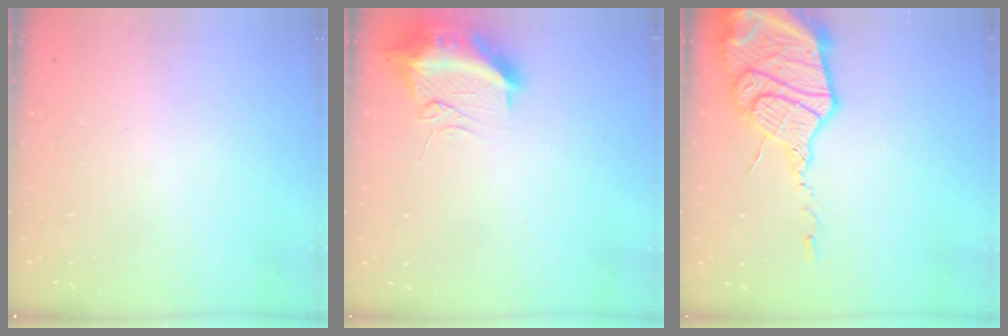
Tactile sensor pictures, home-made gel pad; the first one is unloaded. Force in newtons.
{"total": 12.4, "press": 12.3, "slide": 1.3}
{"total": 21.6, "press": 21.5, "slide": 2.1}